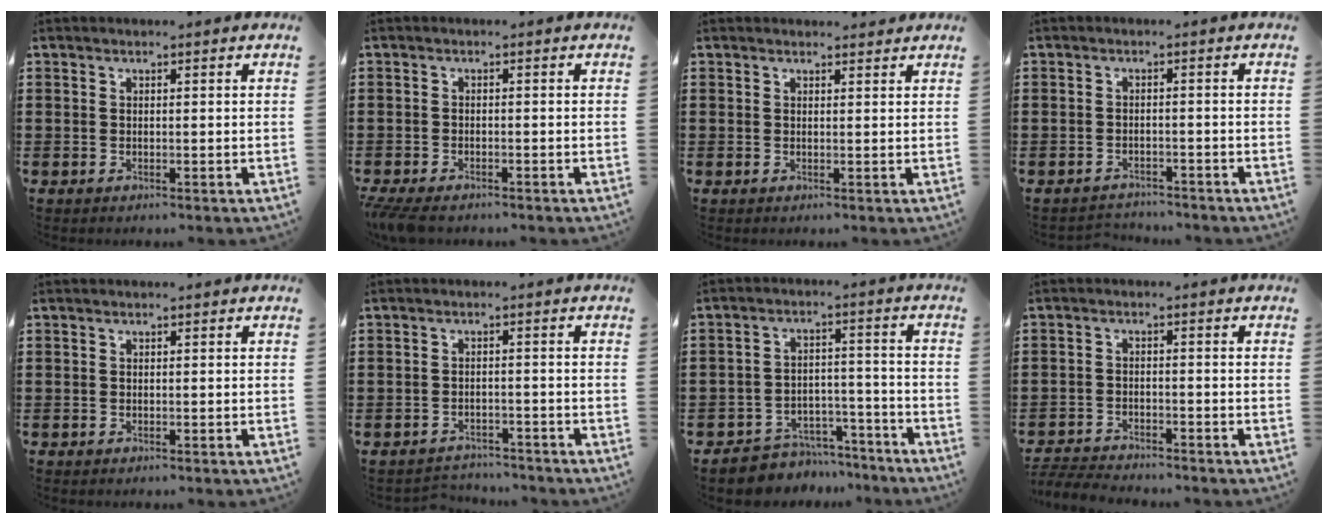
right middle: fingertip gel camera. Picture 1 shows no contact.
{"total": 2.1, "force": [-1.8, 0.5, 1.0], "torque": [-0.039, -0.005, -0.044]}
{"total": 1.0, "force": [1.0, 0.3, 0.1], "torque": [0.003, -0.001, 0.017]}
{"total": 2.2, "force": [-2.1, 0.6, -0.3], "torque": [-0.001, 0.002, -0.050]}
{"total": 0.0}
{"total": 2.6, "force": [-2.5, 0.6, -0.2], "torque": [-0.004, 0.000, -0.057]}
{"total": 5.7, "force": [-5.4, 1.6, 0.2], "torque": [-0.003, 0.022, -0.110]}
{"total": 3.7, "force": [-3.6, 0.5, 0.3], "torque": [-0.015, -0.001, -0.081]}